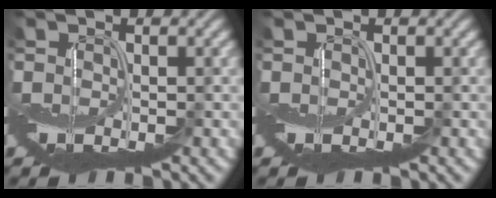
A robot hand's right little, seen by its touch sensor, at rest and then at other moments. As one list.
[{"total": 0.0}]